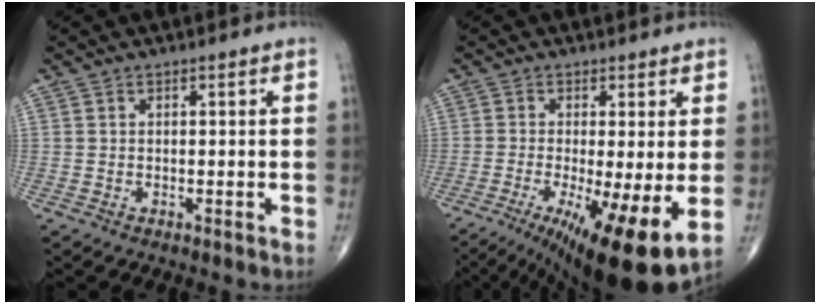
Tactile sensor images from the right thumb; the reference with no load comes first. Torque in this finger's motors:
{"motor_torque": [-0.13, 0.77, 0.14, -0.31, 0.19]}